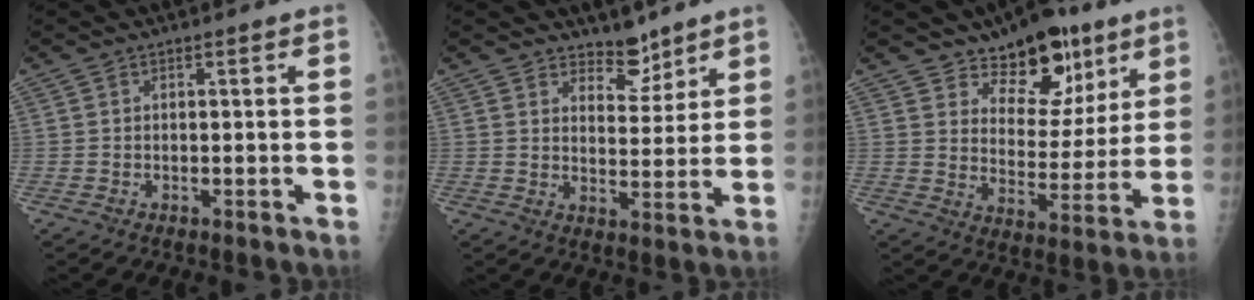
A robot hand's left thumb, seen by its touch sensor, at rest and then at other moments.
{"total": 5.6, "force": [4.7, 2.7, 1.4], "torque": [0.008, -0.040, 0.079]}
{"total": 14.2, "force": [9.4, 8.0, 7.1], "torque": [-0.052, -0.058, 0.151]}